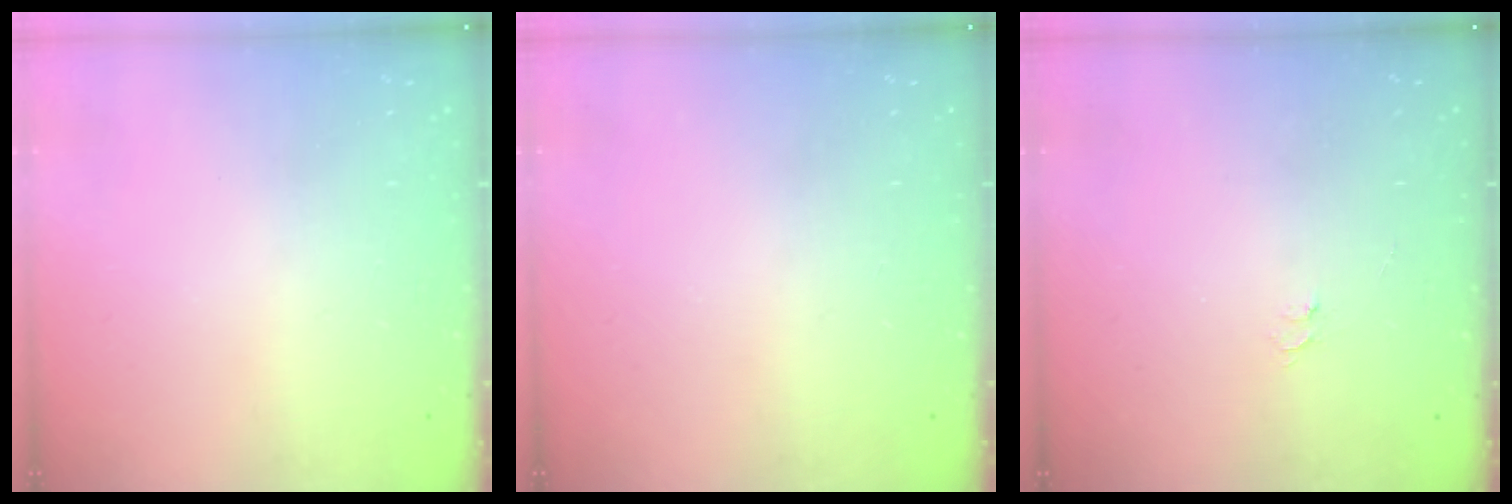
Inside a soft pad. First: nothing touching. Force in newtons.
{"total": 0.0}
{"total": 3.5, "press": 3.4, "slide": 0.4}